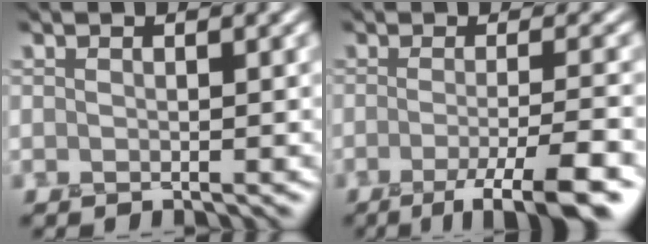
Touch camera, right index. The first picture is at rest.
{"total": 6.4, "force": [-3.3, 1.2, 5.3], "torque": [-0.073, -0.005, -0.058]}